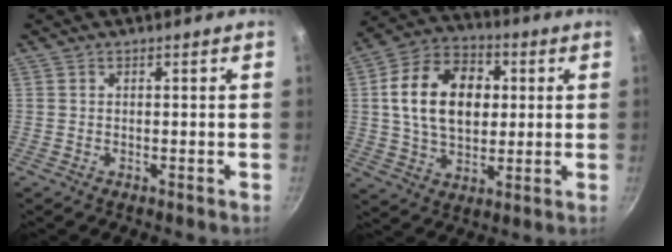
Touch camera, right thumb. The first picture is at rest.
{"total": 17.1, "force": [2.5, 11.8, 12.2], "torque": [-0.179, 0.012, 0.034]}